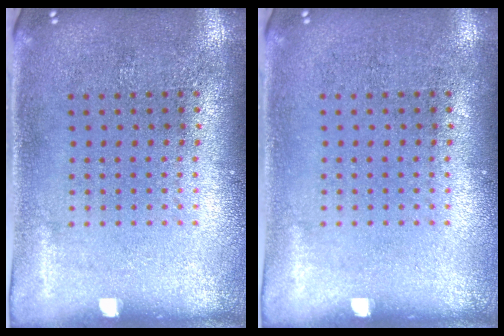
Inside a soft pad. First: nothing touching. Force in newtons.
{"total": 0.0}